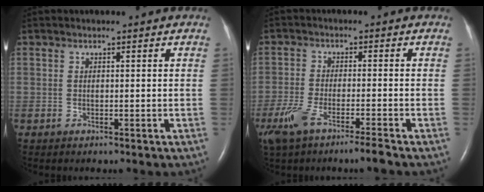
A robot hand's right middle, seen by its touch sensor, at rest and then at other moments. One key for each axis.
{"total": 7.2, "fx": -4.9, "fy": 0.5, "fz": 5.2, "tx": -0.104, "ty": -0.016, "tz": -0.090}